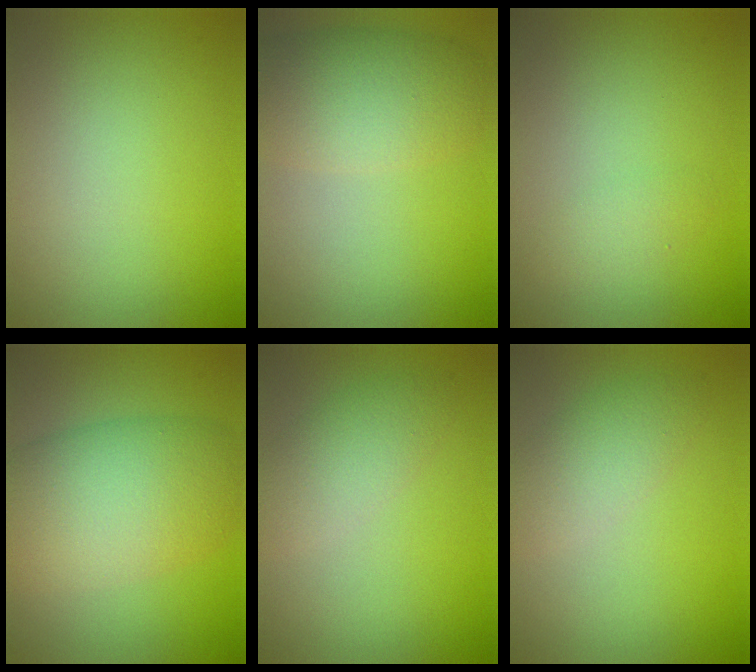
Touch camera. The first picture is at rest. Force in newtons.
{"total": 5.2, "press": 5.2, "slide": 0.5}
{"total": 1.2, "press": 1.2, "slide": 0.0}
{"total": 8.9, "press": 8.9, "slide": 0.5}
{"total": 2.9, "press": 2.9, "slide": 0.1}
{"total": 2.9, "press": 2.9, "slide": 0.1}